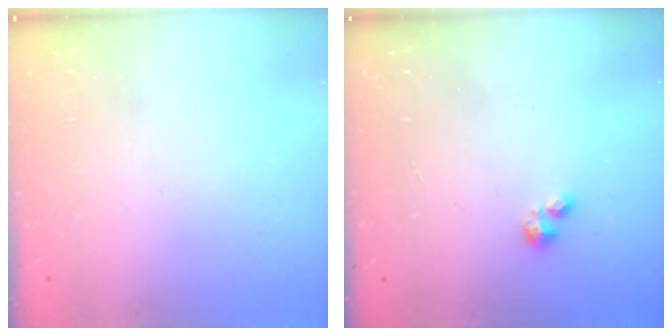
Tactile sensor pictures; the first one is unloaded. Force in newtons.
{"total": 0.7, "press": 0.6, "slide": 0.2}